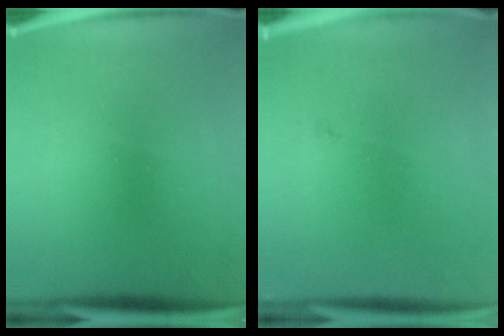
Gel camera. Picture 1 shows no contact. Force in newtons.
{"total": 0.7}